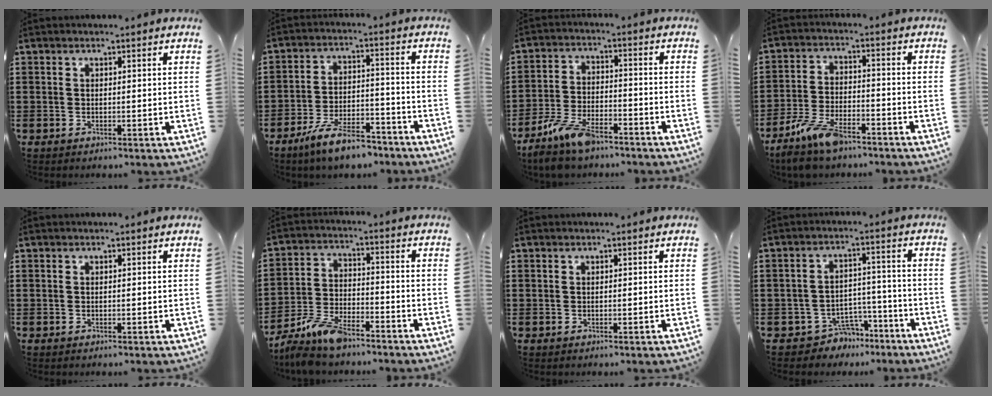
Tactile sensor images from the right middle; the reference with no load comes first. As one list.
[{"total": 8.6, "force": [-7.1, 1.9, 4.5], "torque": [-0.090, 0.010, -0.134]}, {"total": 7.8, "force": [-6.1, 2.5, 4.1], "torque": [-0.087, 0.004, -0.116]}, {"total": 7.5, "force": [-5.8, 2.3, 4.2], "torque": [-0.096, -0.001, -0.111]}, {"total": 0.0}, {"total": 7.7, "force": [-6.5, 2.1, 3.6], "torque": [-0.086, 0.005, -0.128]}, {"total": 0.0}, {"total": 5.1, "force": [-4.5, 2.2, 0.9], "torque": [-0.024, 0.015, -0.088]}]